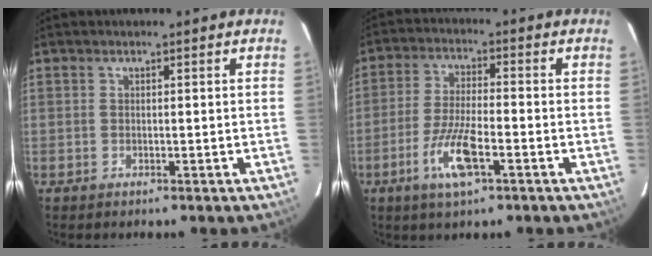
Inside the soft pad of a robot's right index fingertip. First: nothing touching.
{"total": 8.2, "force": [-3.7, 1.5, 7.2], "torque": [-0.147, -0.008, -0.067]}